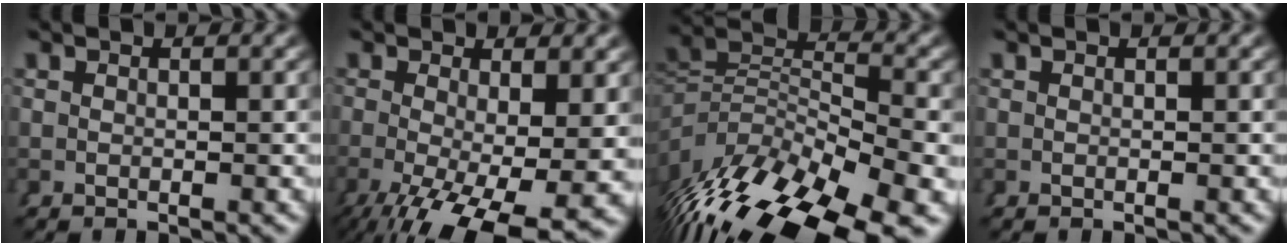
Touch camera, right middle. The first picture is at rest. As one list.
[{"total": 9.5, "force": [-4.6, 3.6, 7.5], "torque": [-0.129, -0.057, -0.040]}, {"total": 12.4, "force": [-5.0, 7.4, 8.6], "torque": [-0.155, -0.047, -0.053]}, {"total": 0.0}]